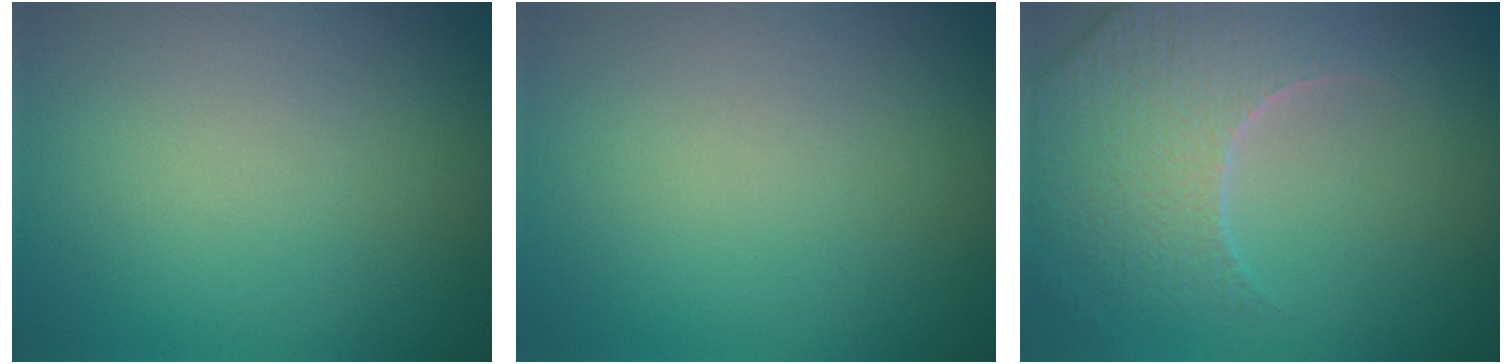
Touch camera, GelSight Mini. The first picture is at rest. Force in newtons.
{"total": 0.0}
{"total": 4.9, "press": 4.7, "slide": 1.1}